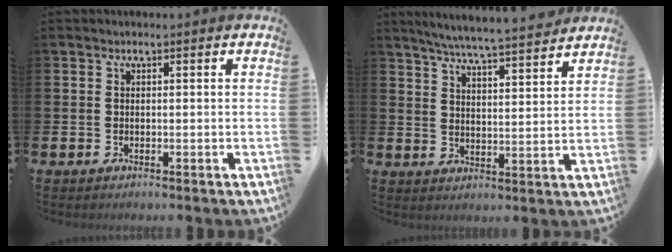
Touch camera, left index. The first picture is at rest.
{"total": 6.3, "force": [6.0, -0.3, 1.8], "torque": [-0.049, -0.044, 0.104]}